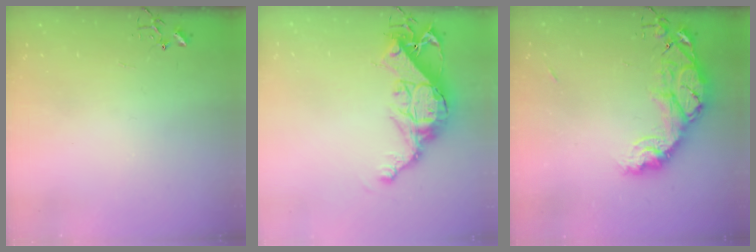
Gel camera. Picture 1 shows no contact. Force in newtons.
{"total": 15.3, "press": 15.3, "slide": 1.0}
{"total": 15.7, "press": 15.7, "slide": 1.4}